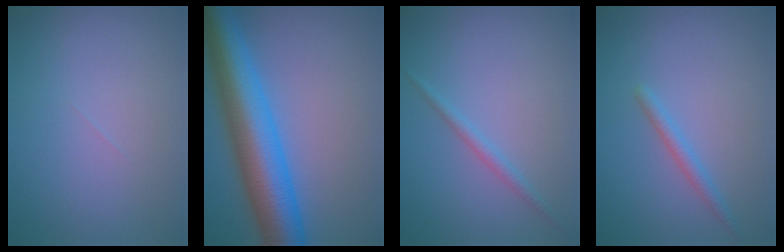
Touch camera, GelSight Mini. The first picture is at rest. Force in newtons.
{"total": 10.5, "press": 10.5, "slide": 0.2}
{"total": 1.3, "press": 1.3, "slide": 0.0}
{"total": 1.5, "press": 1.5, "slide": 0.0}